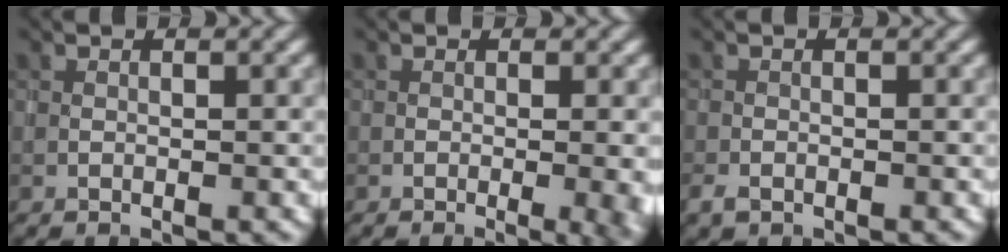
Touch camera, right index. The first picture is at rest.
{"total": 4.4, "force": [-1.3, 1.6, 3.9], "torque": [-0.042, -0.012, -0.005]}
{"total": 1.4, "force": [-1.0, 0.8, 0.5], "torque": [-0.010, -0.004, -0.023]}